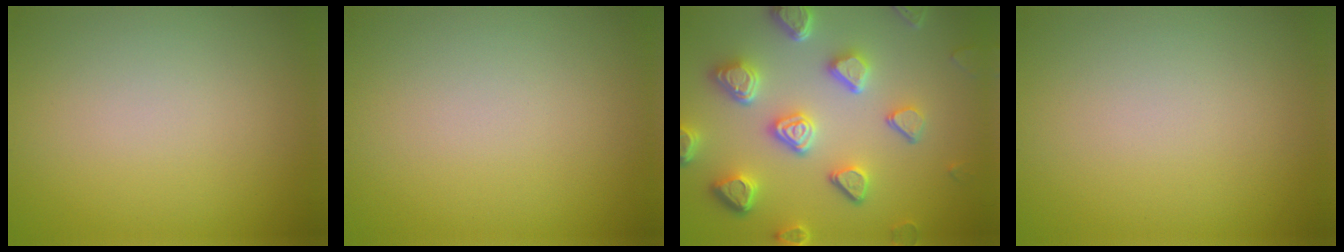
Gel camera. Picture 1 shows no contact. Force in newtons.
{"total": 0.0}
{"total": 6.9, "press": 5.4, "slide": 4.2}
{"total": 0.0}